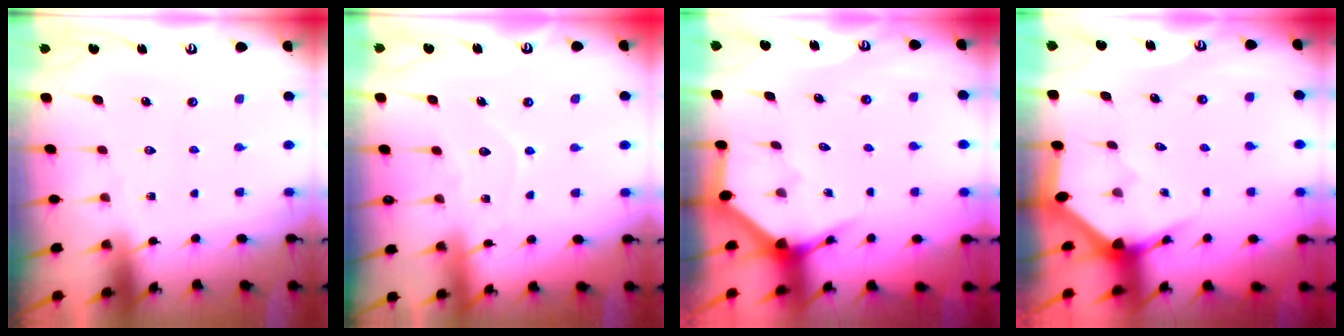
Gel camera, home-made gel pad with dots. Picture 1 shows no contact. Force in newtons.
{"total": 6.7, "press": 6.7, "slide": 0.7}
{"total": 3.6, "press": 3.6, "slide": 0.2}
{"total": 3.4, "press": 3.4, "slide": 0.1}